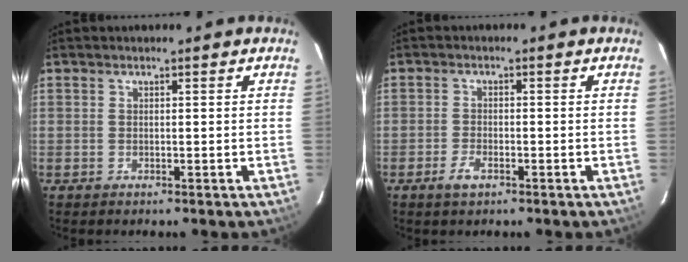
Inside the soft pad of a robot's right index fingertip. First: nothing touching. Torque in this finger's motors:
{"motor_torque": [0.09, -0.06, 0.18, 0.04]}